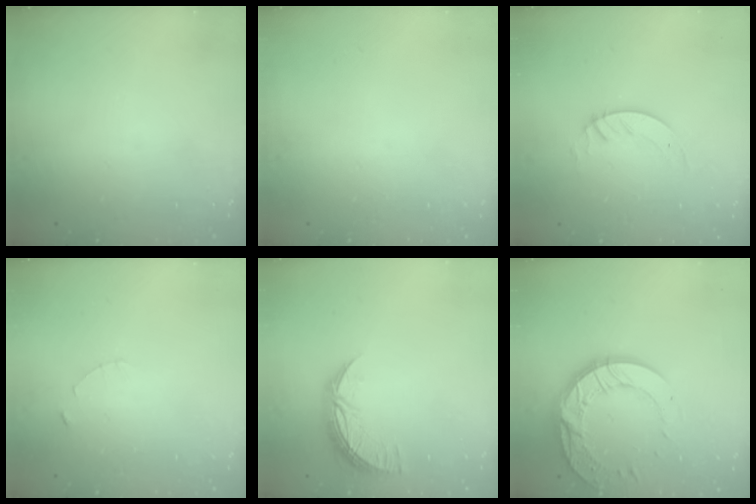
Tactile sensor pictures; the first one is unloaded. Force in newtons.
{"total": 0.0}
{"total": 3.0, "press": 3.0, "slide": 0.2}
{"total": 1.2, "press": 1.1, "slide": 0.2}
{"total": 9.7, "press": 9.7, "slide": 0.4}
{"total": 17.3, "press": 17.2, "slide": 1.9}